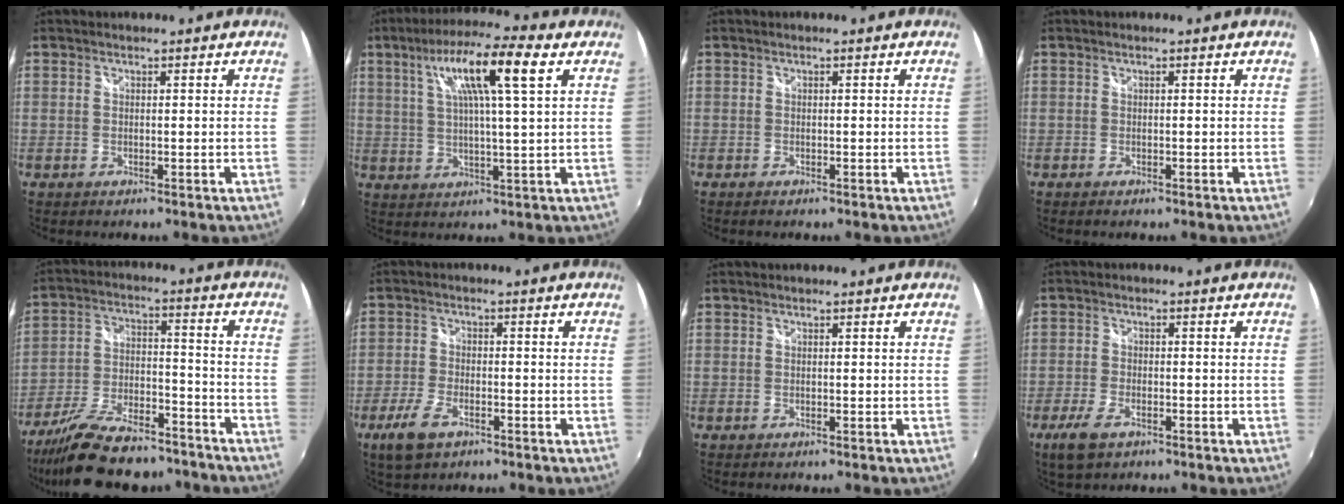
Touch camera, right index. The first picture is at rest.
{"total": 12.9, "force": [5.4, 1.3, 11.6], "torque": [-0.203, 0.022, 0.089]}
{"total": 0.7, "force": [-0.5, 0.3, 0.2], "torque": [-0.007, -0.004, -0.012]}
{"total": 0.6, "force": [-0.5, 0.3, 0.2], "torque": [-0.006, -0.003, -0.010]}
{"total": 20.2, "force": [-16.3, 7.0, 9.6], "torque": [-0.185, -0.010, -0.250]}
{"total": 6.9, "force": [-4.1, 3.3, 4.4], "torque": [-0.114, -0.009, -0.075]}
{"total": 0.0}
{"total": 5.8, "force": [-3.6, 2.7, 3.7], "torque": [-0.099, -0.010, -0.065]}